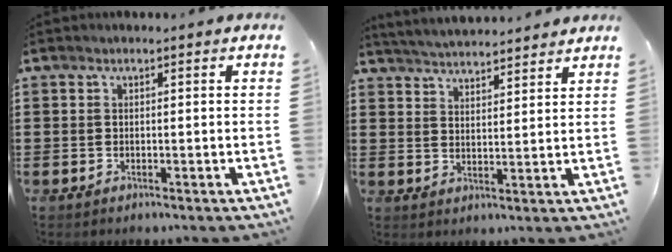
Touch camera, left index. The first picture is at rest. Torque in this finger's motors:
{"motor_torque": [1.07, 1.06, 0.34, 0.09]}